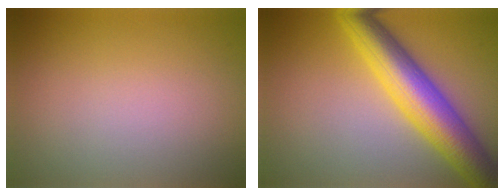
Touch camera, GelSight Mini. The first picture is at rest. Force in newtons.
{"total": 8.3, "press": 8.3, "slide": 0.1}